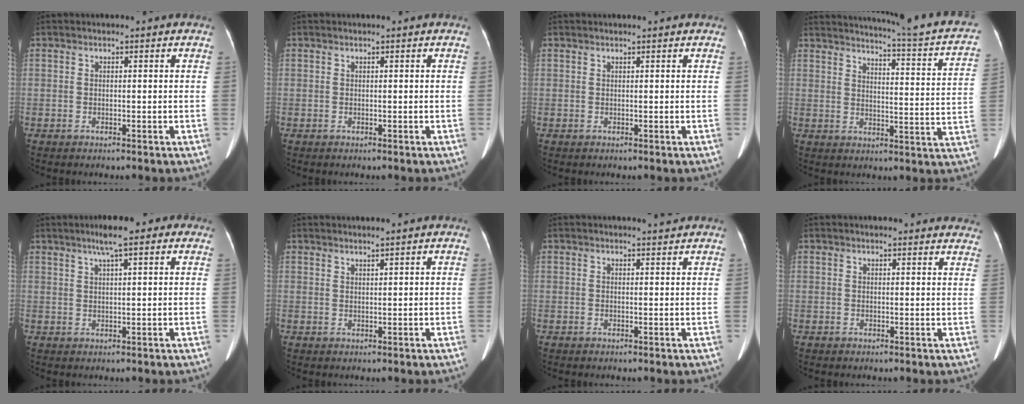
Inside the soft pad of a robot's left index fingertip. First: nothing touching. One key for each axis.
{"total": 0.0}
{"total": 0.7, "fx": 0.7, "fy": 0.0, "fz": 0.3, "tx": -0.010, "ty": 0.010, "tz": 0.014}
{"total": 20.5, "fx": 18.3, "fy": 0.6, "fz": 9.2, "tx": -0.128, "ty": -0.055, "tz": 0.207}
{"total": 5.4, "fx": 3.3, "fy": 0.9, "fz": 4.2, "tx": -0.068, "ty": 0.019, "tz": 0.049}
{"total": 1.1, "fx": 0.9, "fy": -0.4, "fz": 0.4, "tx": -0.016, "ty": -0.004, "tz": 0.024}
{"total": 1.1, "fx": 1.0, "fy": -0.4, "fz": 0.1, "tx": -0.007, "ty": -0.007, "tz": 0.018}
{"total": 9.3, "fx": 8.7, "fy": 2.5, "fz": 2.4, "tx": 0.001, "ty": 0.006, "tz": 0.077}